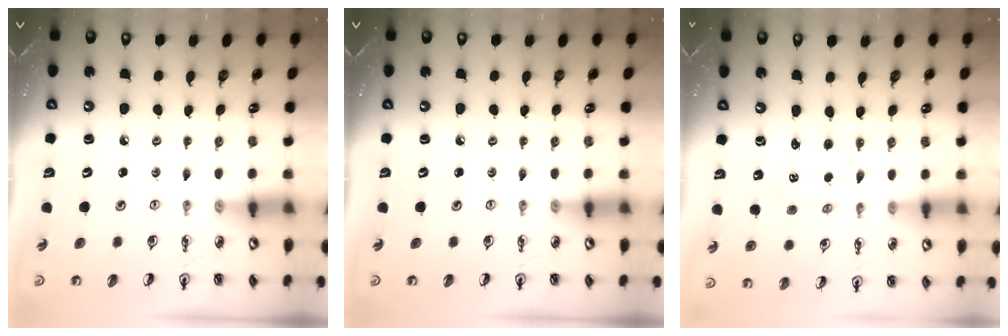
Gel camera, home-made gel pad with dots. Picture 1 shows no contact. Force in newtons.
{"total": 0.0}
{"total": 0.9, "press": 0.7, "slide": 0.5}